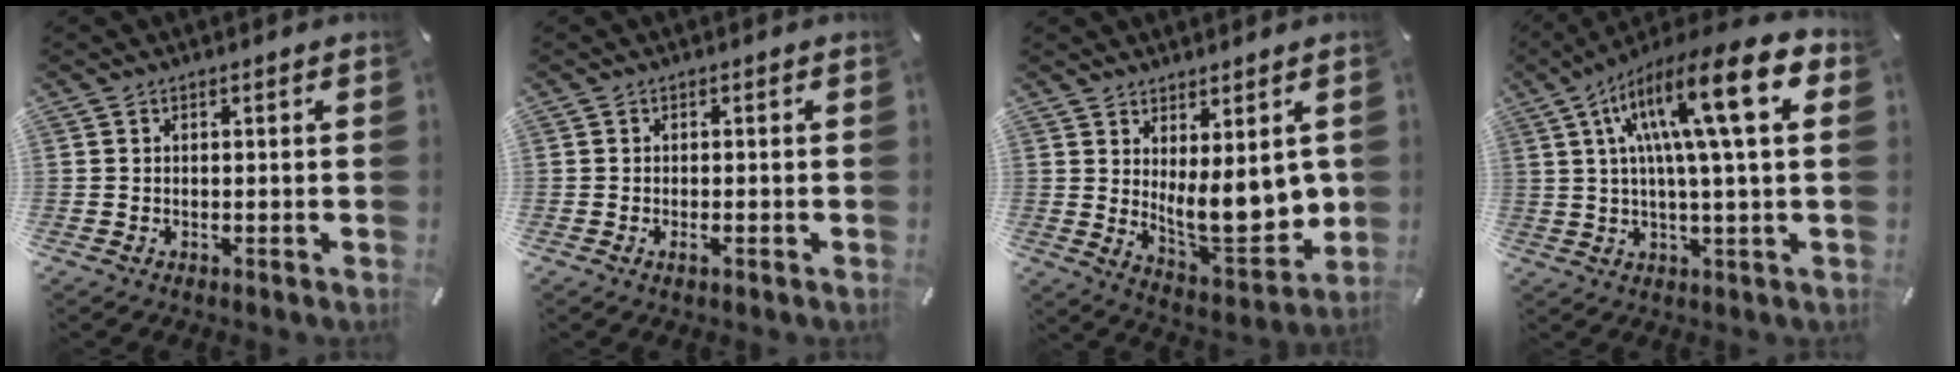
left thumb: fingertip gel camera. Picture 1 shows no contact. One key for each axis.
{"total": 1.4, "fx": -0.5, "fy": 0.3, "fz": 1.2, "tx": -0.021, "ty": -0.003, "tz": -0.007}
{"total": 13.2, "fx": 3.0, "fy": 5.5, "fz": 11.7, "tx": -0.168, "ty": -0.046, "tz": 0.059}
{"total": 19.3, "fx": 6.2, "fy": 3.5, "fz": 17.9, "tx": -0.316, "ty": -0.022, "tz": 0.080}